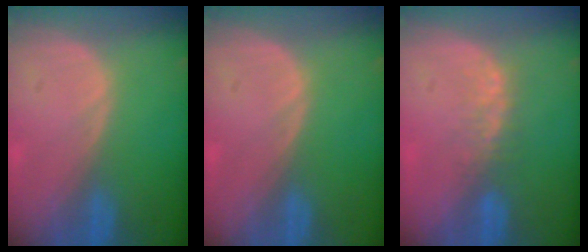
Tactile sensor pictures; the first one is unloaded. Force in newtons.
{"total": 0.0}
{"total": 3.1, "press": 2.7, "slide": 1.5}